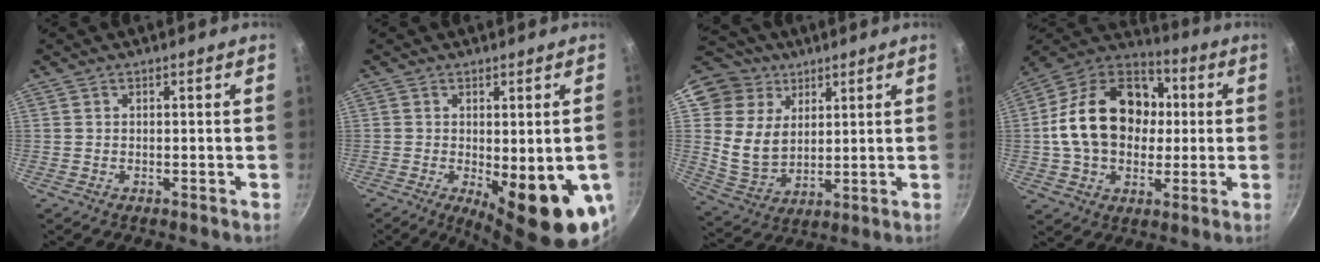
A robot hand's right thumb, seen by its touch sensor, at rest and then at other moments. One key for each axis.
{"total": 14.0, "fx": -3.4, "fy": 4.3, "fz": 12.8, "tx": -0.148, "ty": -0.020, "tz": -0.032}
{"total": 14.3, "fx": 6.7, "fy": 11.3, "fz": 5.7, "tx": -0.086, "ty": -0.020, "tz": 0.129}
{"total": 22.2, "fx": 1.4, "fy": 16.5, "fz": 14.8, "tx": -0.228, "ty": 0.035, "tz": 0.015}